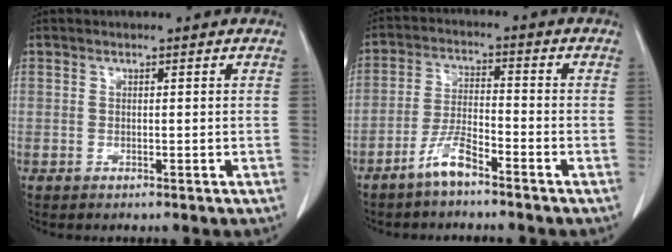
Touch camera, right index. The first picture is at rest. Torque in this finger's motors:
{"motor_torque": [0.17, -0.14, 0.22, 0.08]}